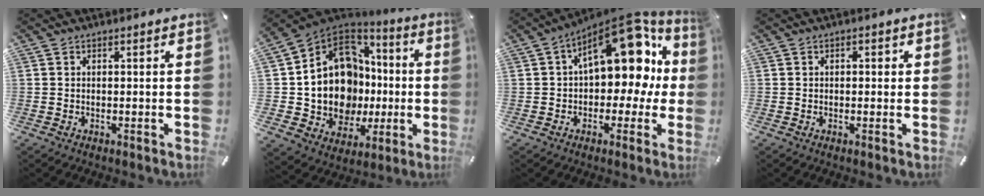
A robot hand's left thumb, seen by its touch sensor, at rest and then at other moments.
{"total": 16.6, "force": [0.1, 14.5, 8.1], "torque": [-0.182, -0.025, 0.021]}
{"total": 18.0, "force": [6.8, 10.1, 13.3], "torque": [-0.178, -0.046, 0.117]}
{"total": 1.0, "force": [-0.2, 0.8, 0.6], "torque": [-0.003, 0.001, -0.007]}